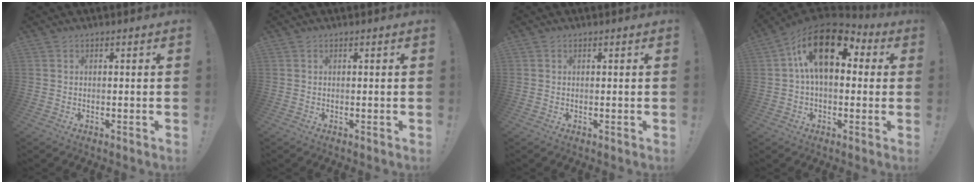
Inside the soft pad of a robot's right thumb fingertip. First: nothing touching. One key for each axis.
{"total": 0.0}
{"total": 0.0}
{"total": 18.0, "fx": 6.1, "fy": 9.6, "fz": 13.9, "tx": -0.236, "ty": -0.015, "tz": 0.108}